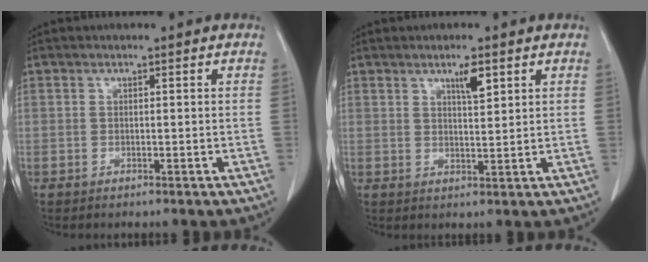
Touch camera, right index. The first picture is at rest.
{"total": 3.3, "force": [1.9, 0.5, 2.6], "torque": [-0.045, -0.003, 0.033]}